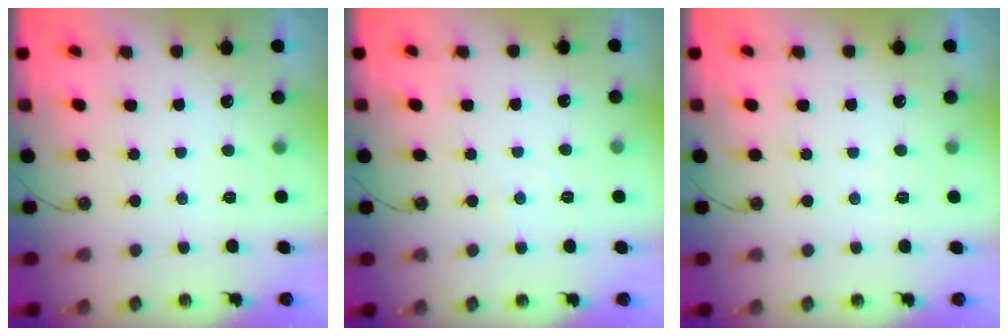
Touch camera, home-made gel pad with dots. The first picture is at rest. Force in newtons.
{"total": 2.6, "press": 2.5, "slide": 0.5}
{"total": 3.1, "press": 3.0, "slide": 0.5}